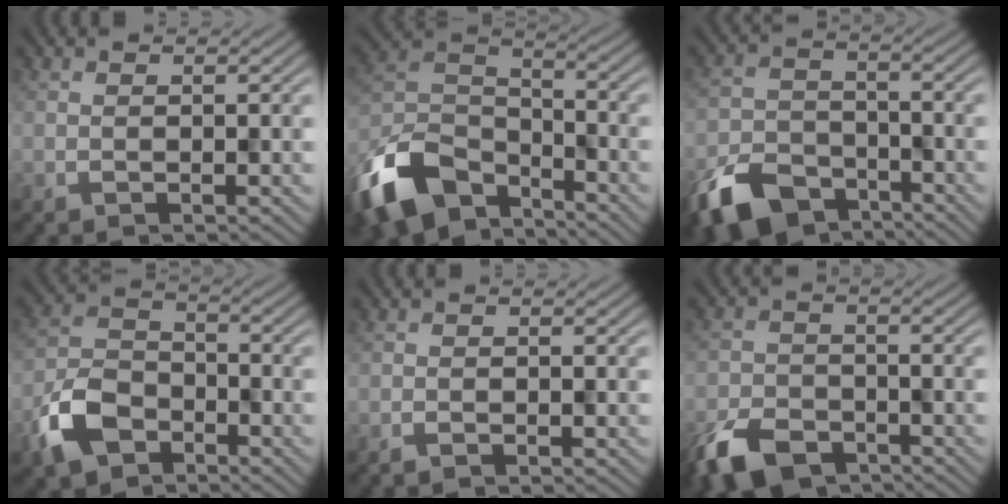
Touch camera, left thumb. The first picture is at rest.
{"total": 12.9, "force": [-10.4, 5.9, 4.9], "torque": [-0.130, -0.017, -0.183]}
{"total": 8.8, "force": [-7.7, 3.8, 2.1], "torque": [-0.047, -0.016, -0.123]}
{"total": 6.9, "force": [-5.6, 3.5, 1.9], "torque": [-0.054, -0.004, -0.099]}
{"total": 1.6, "force": [-1.6, -0.2, -0.2], "torque": [0.001, 0.001, -0.013]}
{"total": 7.5, "force": [-6.7, 2.9, 1.9], "torque": [-0.043, -0.017, -0.105]}